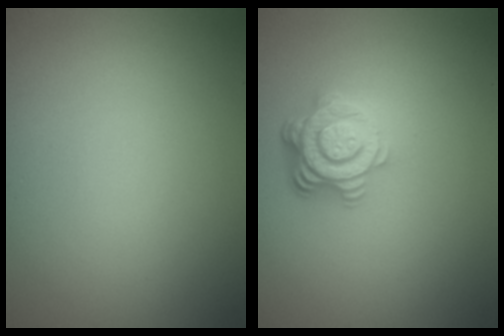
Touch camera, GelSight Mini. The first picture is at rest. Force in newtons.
{"total": 4.6, "press": 3.4, "slide": 3.2}